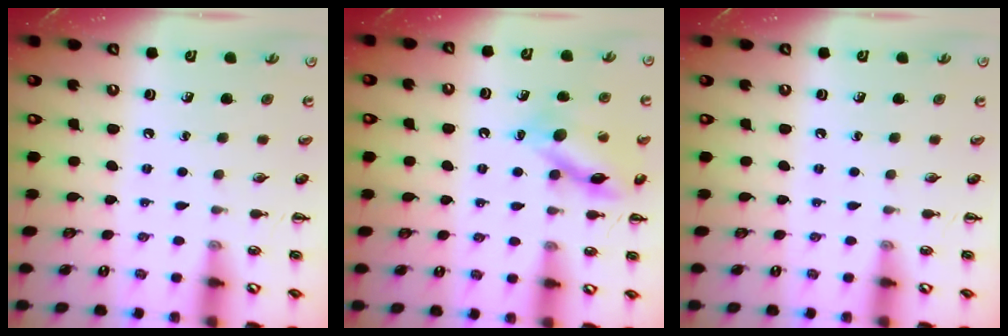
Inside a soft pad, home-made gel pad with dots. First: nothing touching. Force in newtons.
{"total": 13.4, "press": 13.4, "slide": 0.9}
{"total": 0.0}